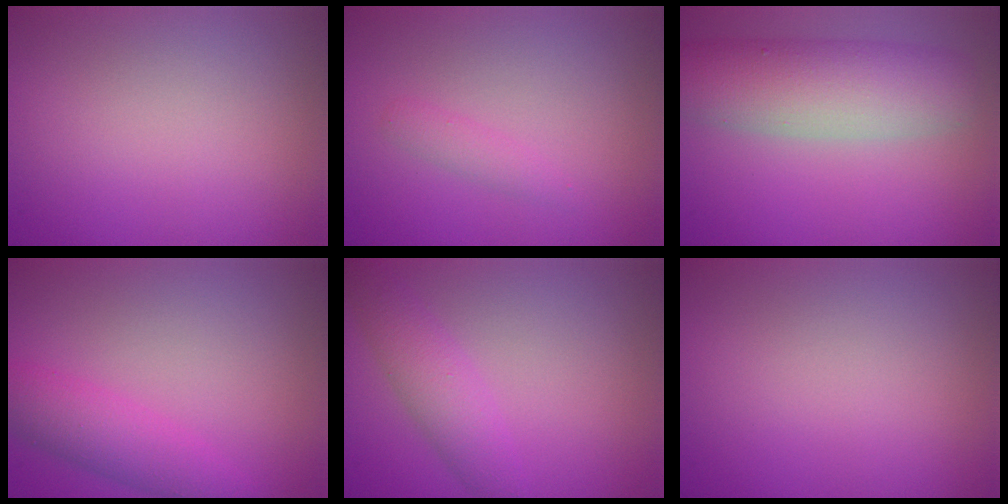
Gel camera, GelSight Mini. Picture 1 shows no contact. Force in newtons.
{"total": 1.1, "press": 1.1, "slide": 0.1}
{"total": 7.2, "press": 7.2, "slide": 0.3}
{"total": 3.4, "press": 3.4, "slide": 0.1}
{"total": 3.3, "press": 3.3, "slide": 0.1}
{"total": 0.0}